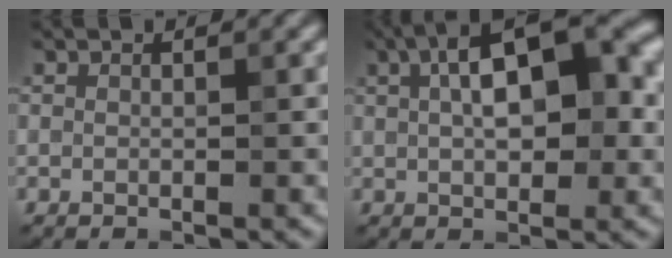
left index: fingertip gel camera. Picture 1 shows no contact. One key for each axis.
{"total": 10.1, "fx": 2.7, "fy": 4.6, "fz": 8.5, "tx": -0.123, "ty": 0.020, "tz": 0.034}